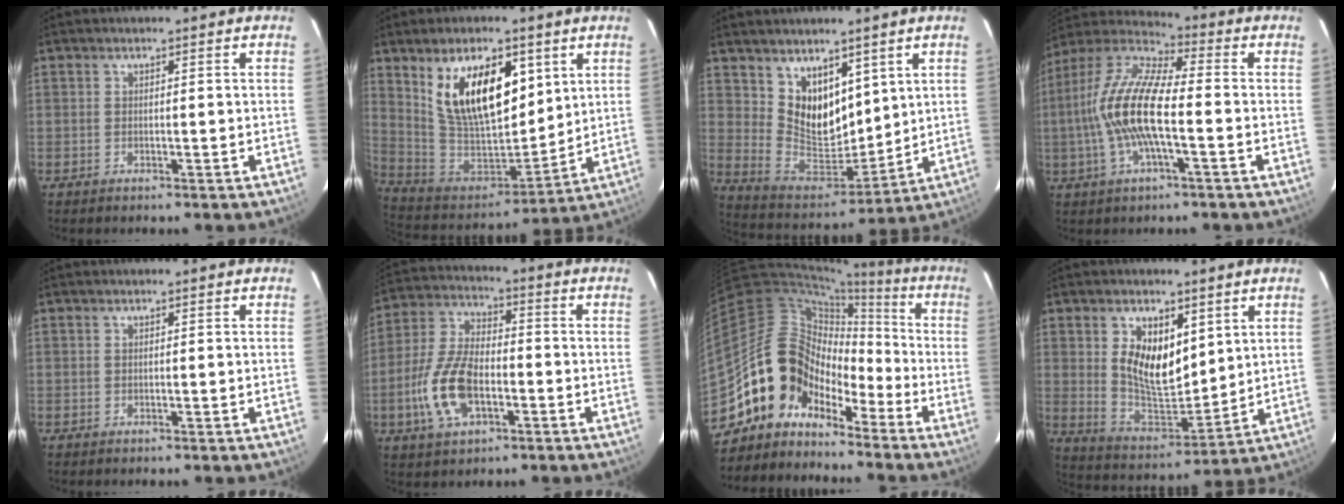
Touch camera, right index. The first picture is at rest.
{"total": 19.2, "force": [8.1, 9.5, 14.7], "torque": [-0.265, 0.001, 0.164]}
{"total": 12.4, "force": [5.9, 8.1, 7.3], "torque": [-0.127, -0.008, 0.128]}
{"total": 15.3, "force": [-2.2, 4.1, 14.6], "torque": [-0.291, 0.004, -0.050]}
{"total": 0.0}
{"total": 13.1, "force": [-4.3, 6.8, 10.4], "torque": [-0.229, 0.004, -0.080]}
{"total": 12.7, "force": [-8.8, 8.5, 3.3], "torque": [-0.062, 0.040, -0.177]}
{"total": 12.2, "force": [4.2, 6.8, 9.2], "torque": [-0.169, -0.001, 0.095]}